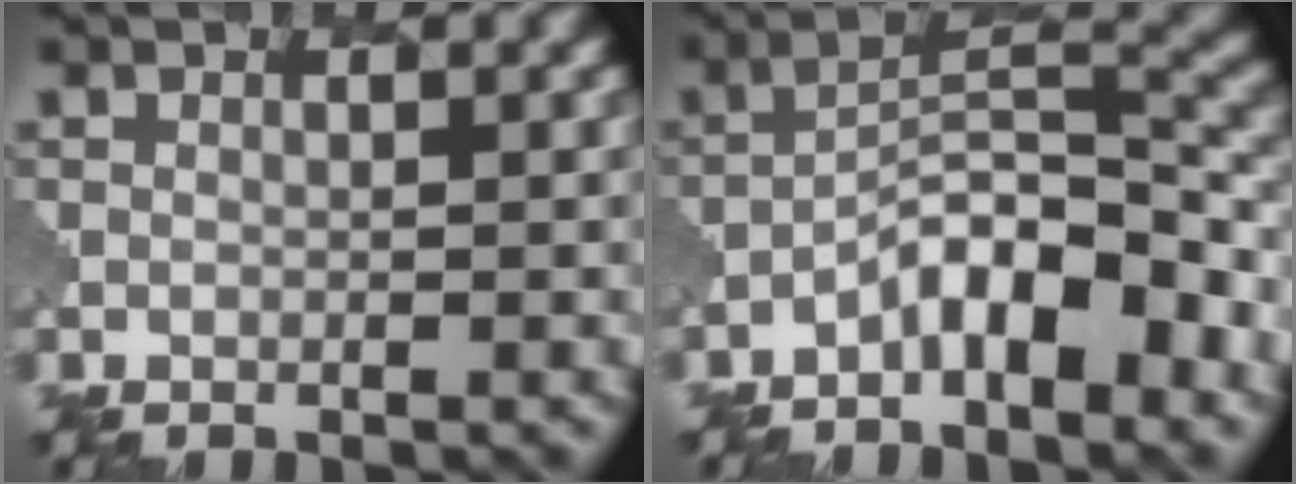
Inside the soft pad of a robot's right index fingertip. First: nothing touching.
{"total": 6.9, "force": [-4.1, 2.1, 5.2], "torque": [-0.084, 0.019, -0.074]}